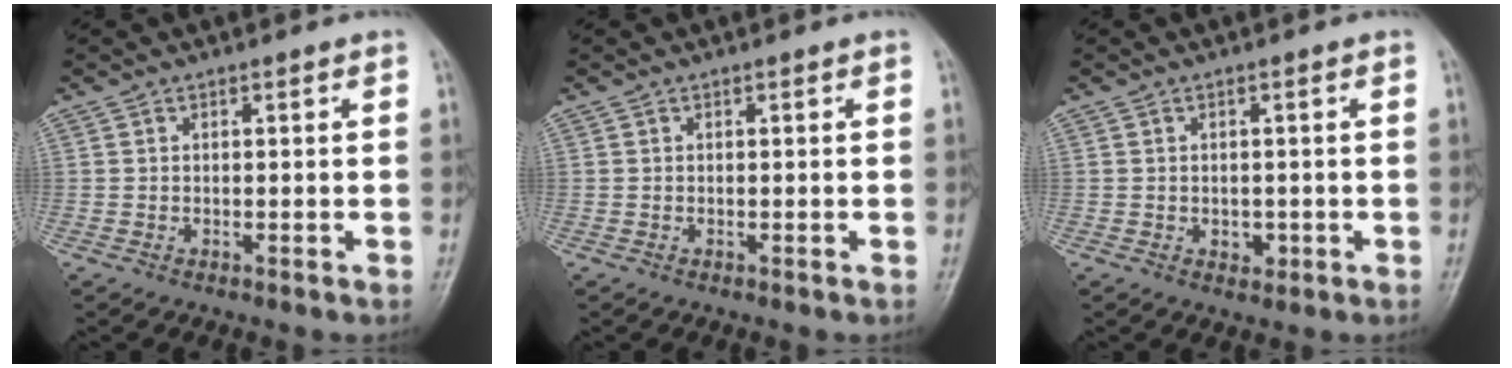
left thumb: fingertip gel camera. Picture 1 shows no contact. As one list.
[{"total": 0.0}, {"total": 2.1, "force": [-0.4, 1.6, 1.2], "torque": [-0.008, 0.001, -0.002]}]